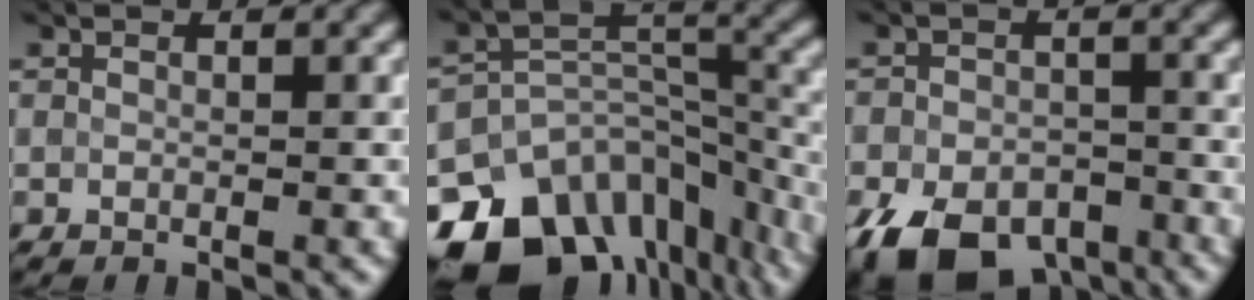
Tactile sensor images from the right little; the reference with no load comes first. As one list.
[{"total": 14.4, "force": [-10.5, 8.3, 5.5], "torque": [-0.114, 0.007, -0.146]}, {"total": 9.2, "force": [-6.2, 4.8, 4.8], "torque": [-0.095, -0.019, -0.087]}]